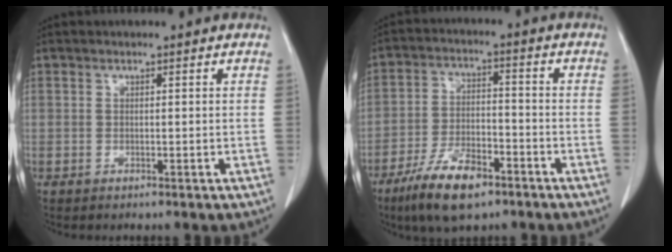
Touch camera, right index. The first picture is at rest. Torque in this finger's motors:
{"motor_torque": [1.01, -0.98, 0.51, 0.17]}